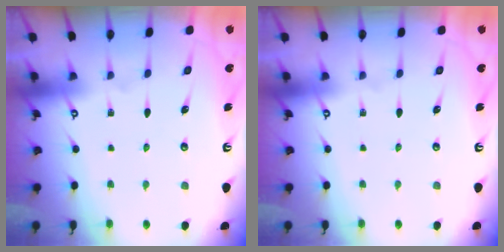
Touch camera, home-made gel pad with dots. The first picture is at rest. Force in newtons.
{"total": 0.0}